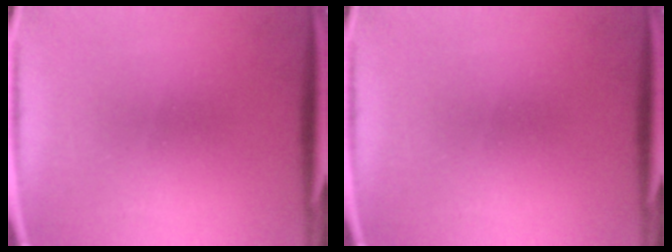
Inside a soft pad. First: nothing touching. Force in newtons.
{"total": 0.0}